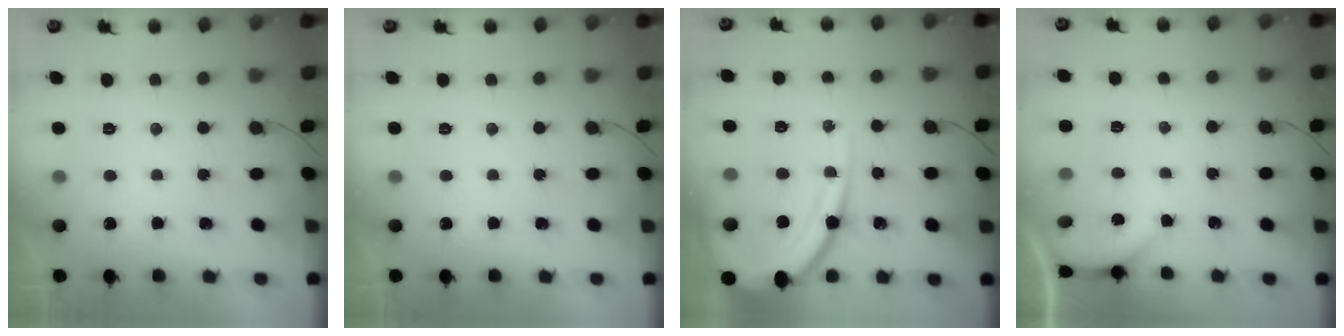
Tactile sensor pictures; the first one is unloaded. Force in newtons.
{"total": 0.0}
{"total": 15.3, "press": 15.2, "slide": 1.5}
{"total": 1.6, "press": 1.6, "slide": 0.1}